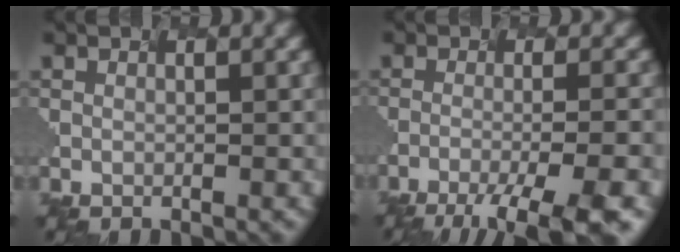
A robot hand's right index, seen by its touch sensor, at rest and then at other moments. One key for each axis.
{"total": 9.9, "fx": -6.4, "fy": 2.2, "fz": 7.2, "tx": -0.089, "ty": -0.006, "tz": -0.076}